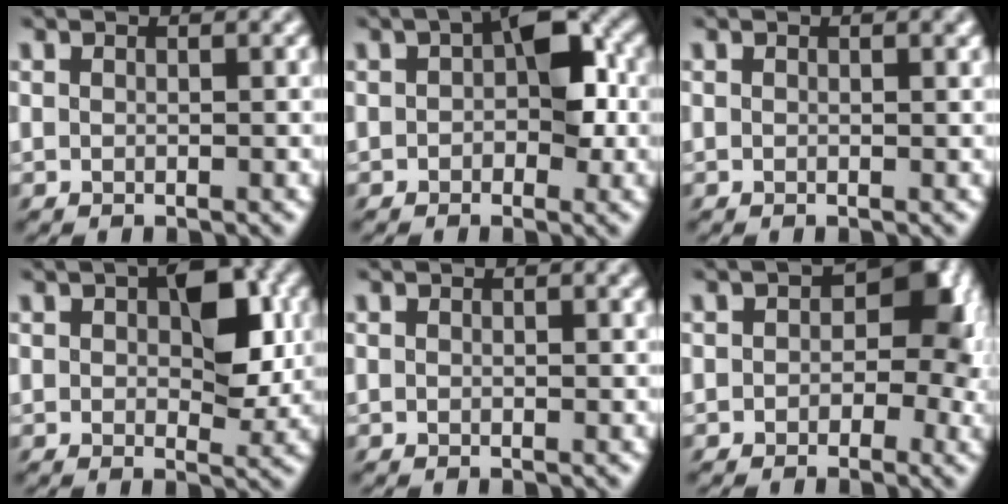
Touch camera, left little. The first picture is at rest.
{"total": 7.0, "force": [-0.1, 4.0, 5.7], "torque": [-0.091, 0.003, -0.008]}
{"total": 1.0, "force": [0.5, 0.5, 0.7], "torque": [-0.014, 0.000, 0.006]}
{"total": 6.8, "force": [1.5, 3.9, 5.4], "torque": [-0.091, 0.000, 0.023]}
{"total": 0.8, "force": [0.4, 0.3, 0.6], "torque": [-0.014, 0.001, 0.005]}
{"total": 9.0, "force": [0.1, 6.0, 6.7], "torque": [-0.099, -0.018, -0.006]}